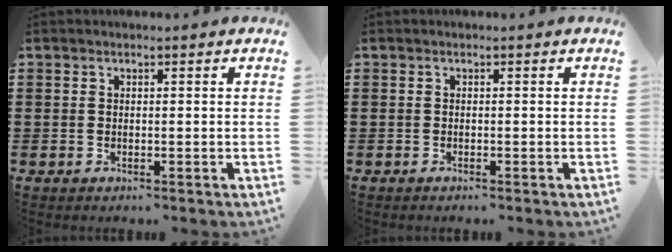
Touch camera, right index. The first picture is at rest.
{"total": 0.0}